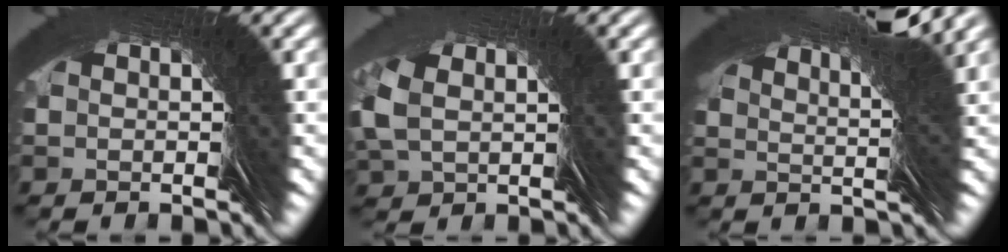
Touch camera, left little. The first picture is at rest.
{"total": 1.1, "force": [0.8, -0.7, -0.4], "torque": [0.005, 0.008, 0.012]}
{"total": 6.6, "force": [4.1, -5.1, -0.4], "torque": [0.011, 0.052, 0.056]}